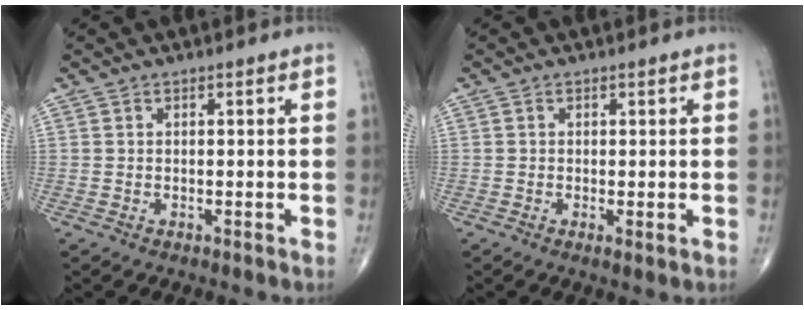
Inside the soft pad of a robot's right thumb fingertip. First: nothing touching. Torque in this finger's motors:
{"motor_torque": [-0.01, 0.03, -0.05, 0.00, -0.01]}